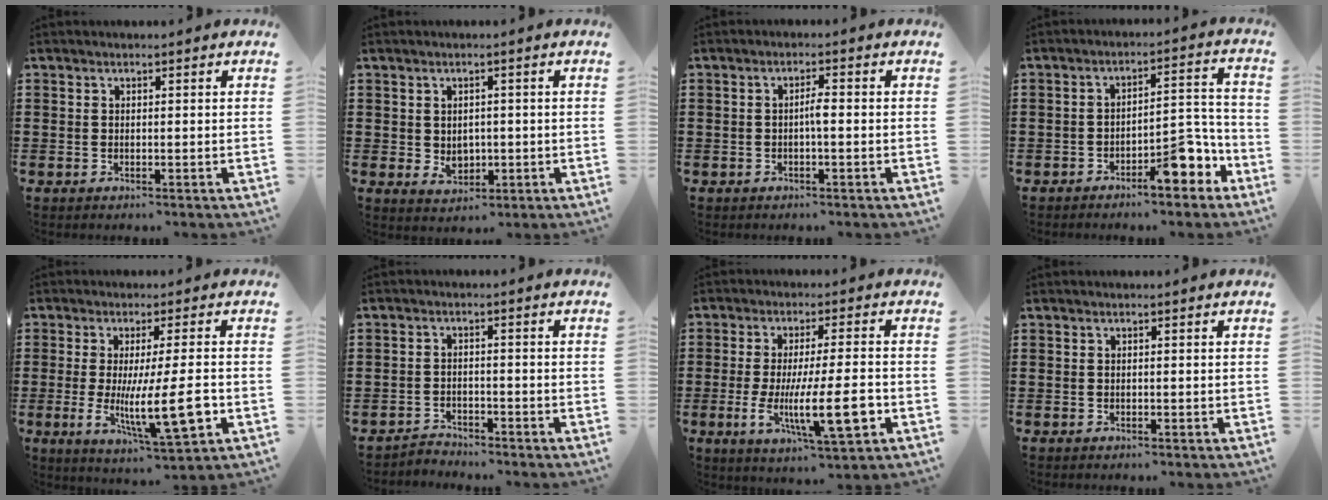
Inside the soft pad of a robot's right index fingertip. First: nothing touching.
{"total": 2.4, "force": [0.2, 2.0, 1.4], "torque": [-0.024, 0.003, 0.001]}
{"total": 2.1, "force": [-0.4, 0.3, 2.0], "torque": [-0.038, 0.000, -0.008]}
{"total": 7.7, "force": [-4.9, 2.2, 5.6], "torque": [-0.078, 0.008, -0.084]}
{"total": 11.3, "force": [-1.9, 2.0, 11.0], "torque": [-0.199, -0.021, -0.032]}
{"total": 2.4, "force": [-2.3, 0.4, -0.2], "torque": [-0.005, 0.001, -0.053]}
{"total": 12.4, "force": [-2.9, 2.7, 11.8], "torque": [-0.216, -0.013, -0.046]}
{"total": 0.0}